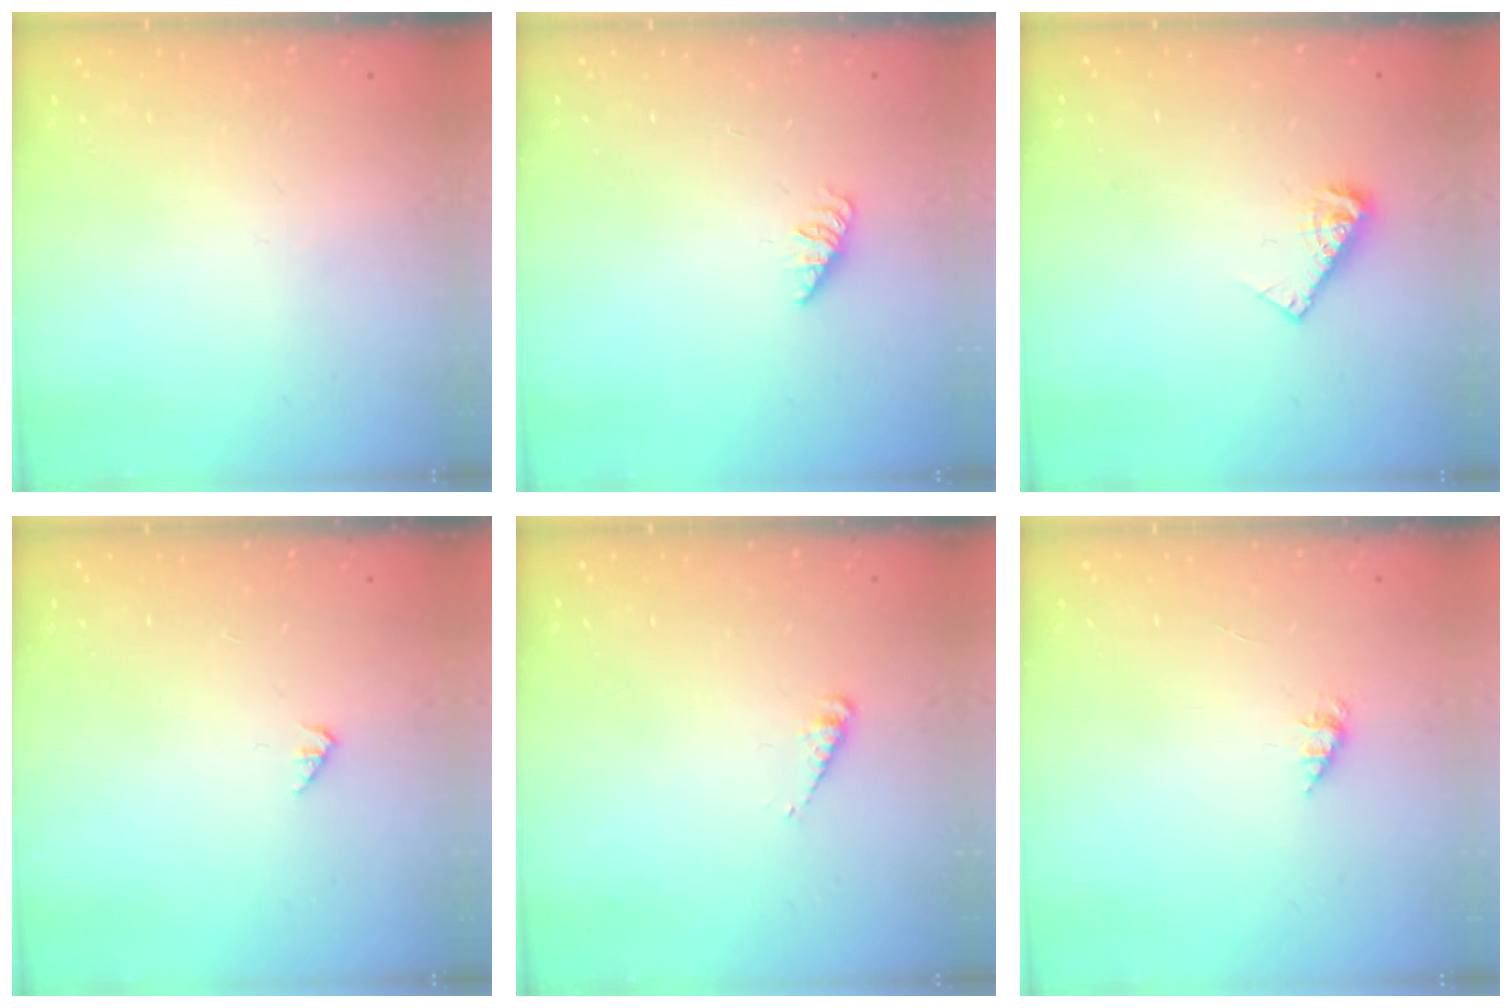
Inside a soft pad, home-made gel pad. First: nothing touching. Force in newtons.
{"total": 1.1, "press": 1.1, "slide": 0.3}
{"total": 6.1, "press": 6.1, "slide": 0.4}
{"total": 1.7, "press": 1.7, "slide": 0.3}
{"total": 2.7, "press": 2.7, "slide": 0.3}
{"total": 1.7, "press": 1.7, "slide": 0.2}